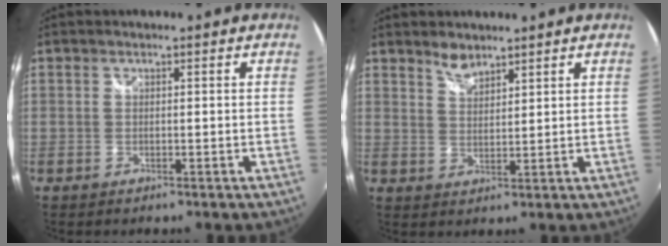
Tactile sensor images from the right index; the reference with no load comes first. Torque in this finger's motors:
{"motor_torque": [0.00, 0.00, 0.00, 0.03]}